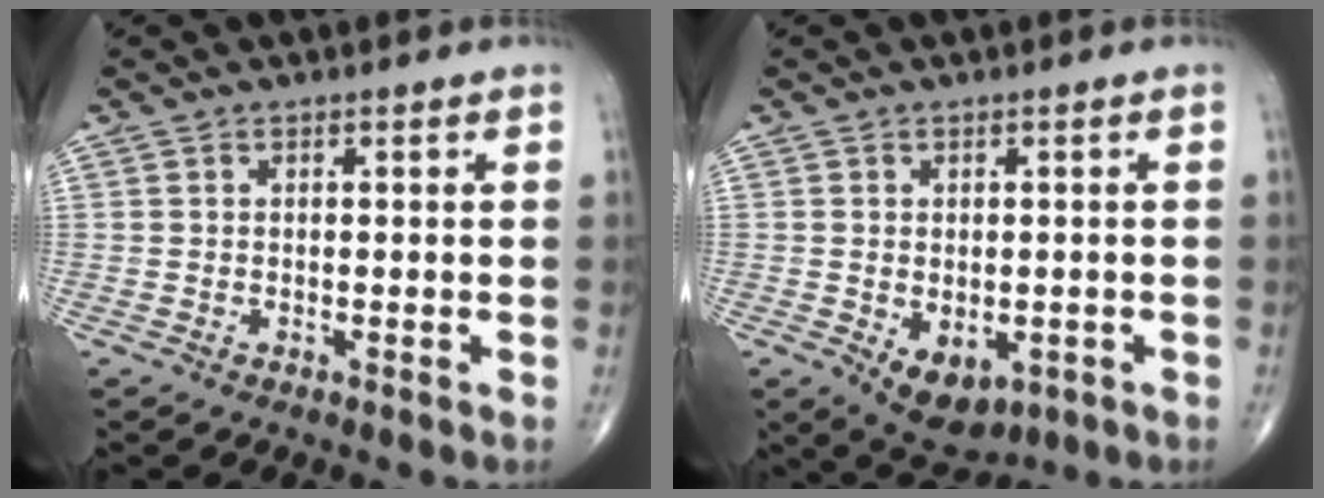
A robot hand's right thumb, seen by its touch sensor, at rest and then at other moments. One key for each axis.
{"total": 7.2, "fx": -2.2, "fy": 4.5, "fz": 5.2, "tx": -0.056, "ty": -0.004, "tz": -0.018}